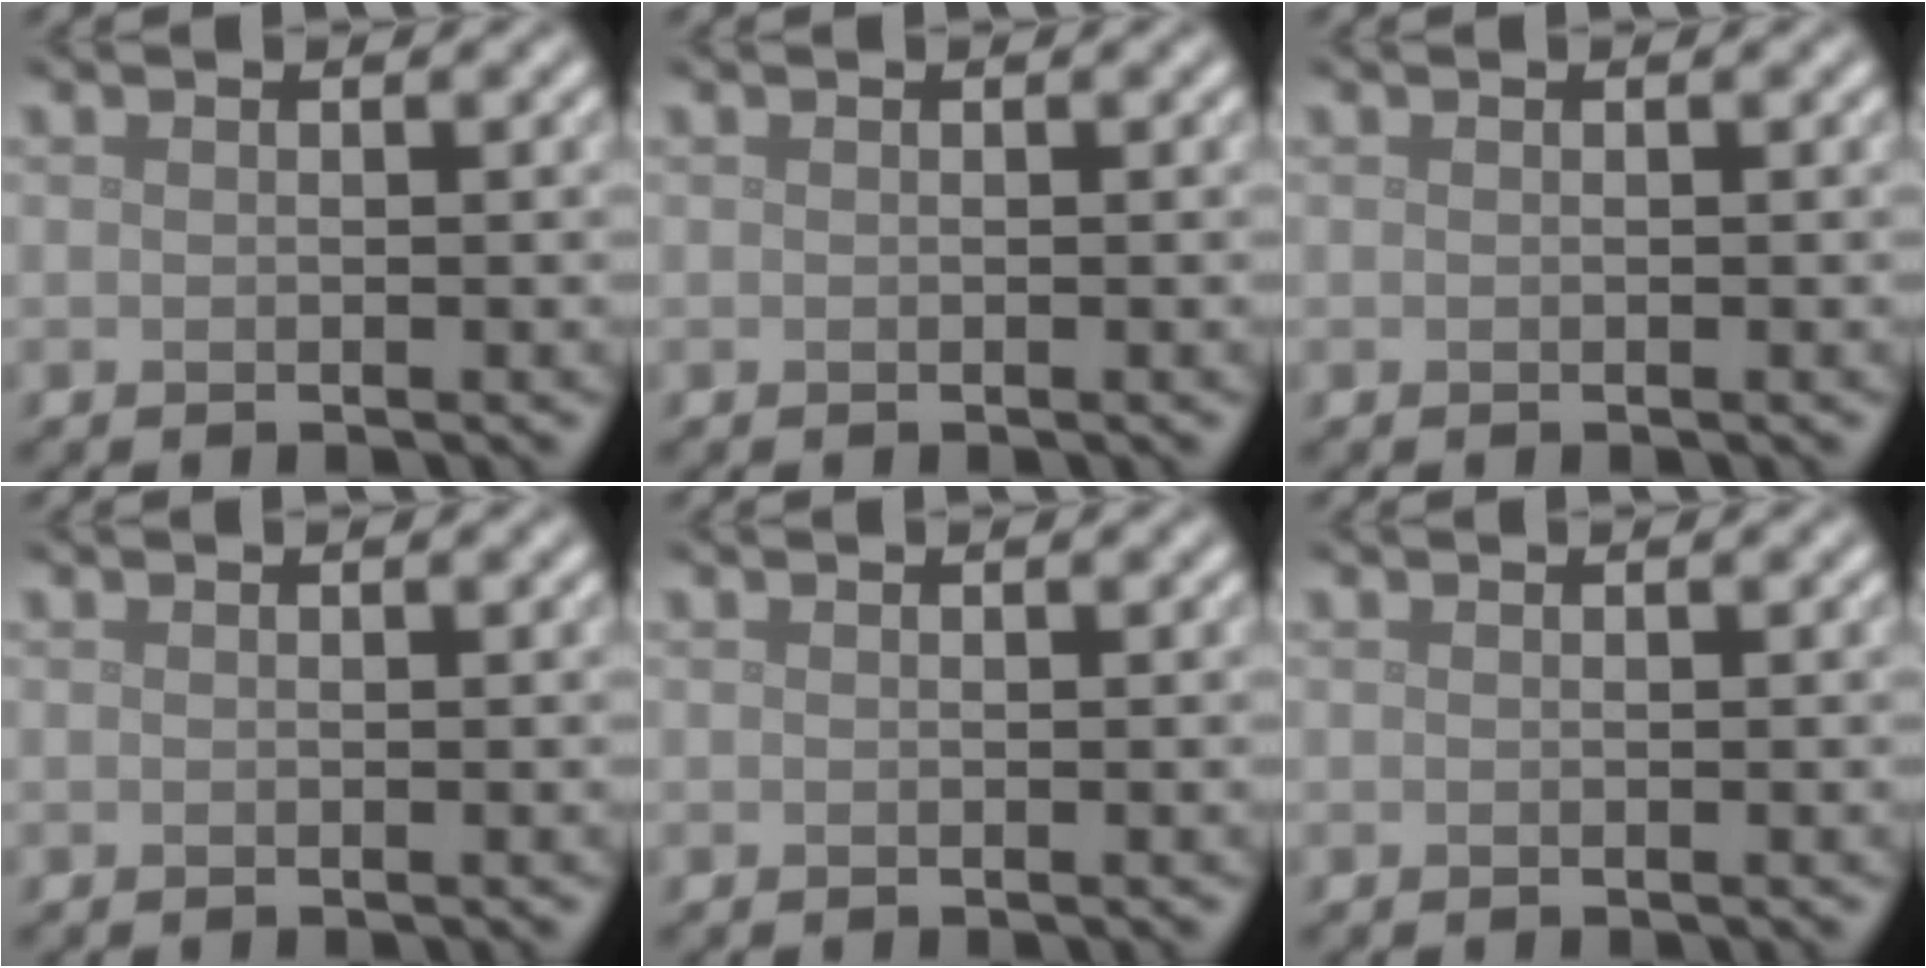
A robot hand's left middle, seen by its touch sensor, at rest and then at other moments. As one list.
[{"total": 0.0}, {"total": 0.0}, {"total": 0.0}, {"total": 0.0}, {"total": 0.0}]